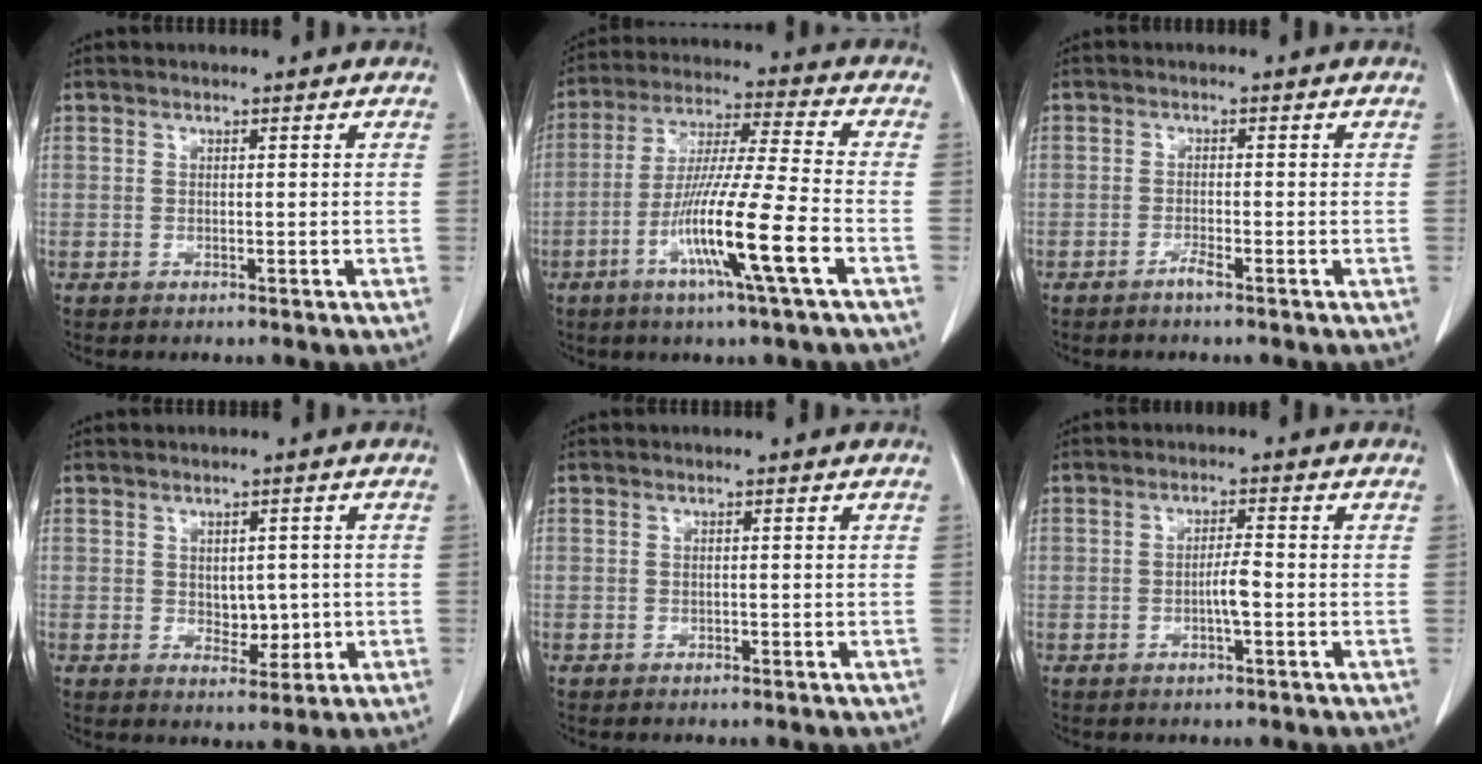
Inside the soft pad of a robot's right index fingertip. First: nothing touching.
{"total": 14.2, "force": [-5.5, -1.0, 13.0], "torque": [-0.248, -0.018, -0.106]}
{"total": 1.4, "force": [-1.2, -0.1, 0.8], "torque": [-0.017, 0.001, -0.022]}
{"total": 3.8, "force": [-0.2, 2.5, 2.9], "torque": [-0.035, -0.001, 0.006]}
{"total": 0.0}
{"total": 2.8, "force": [-0.8, 0.3, 2.6], "torque": [-0.048, 0.002, -0.014]}